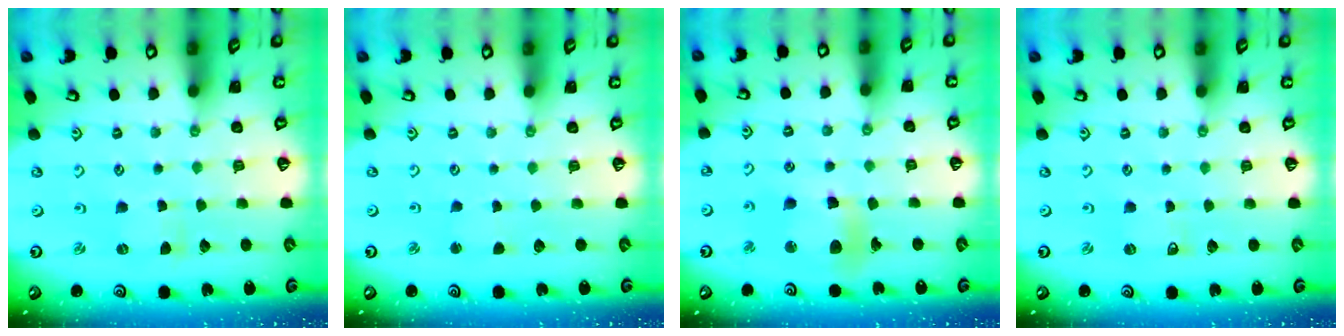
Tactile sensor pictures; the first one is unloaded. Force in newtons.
{"total": 1.3, "press": 1.2, "slide": 0.1}
{"total": 11.8, "press": 11.5, "slide": 2.5}
{"total": 0.6, "press": 0.6, "slide": 0.0}